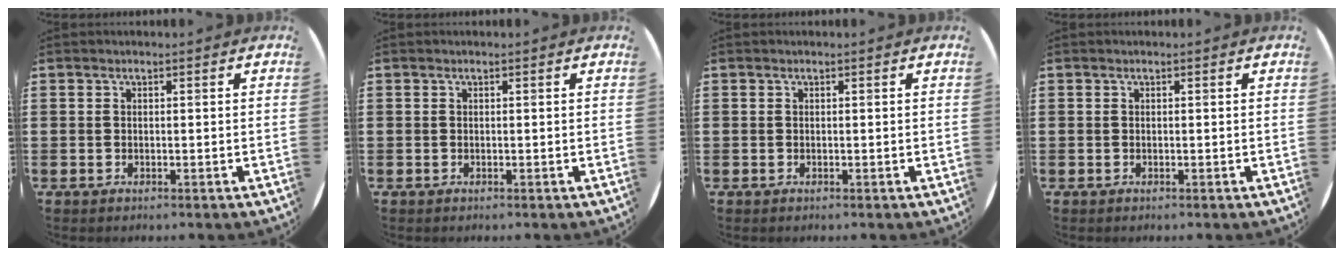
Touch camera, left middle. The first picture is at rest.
{"total": 0.0}
{"total": 0.0}
{"total": 0.0}